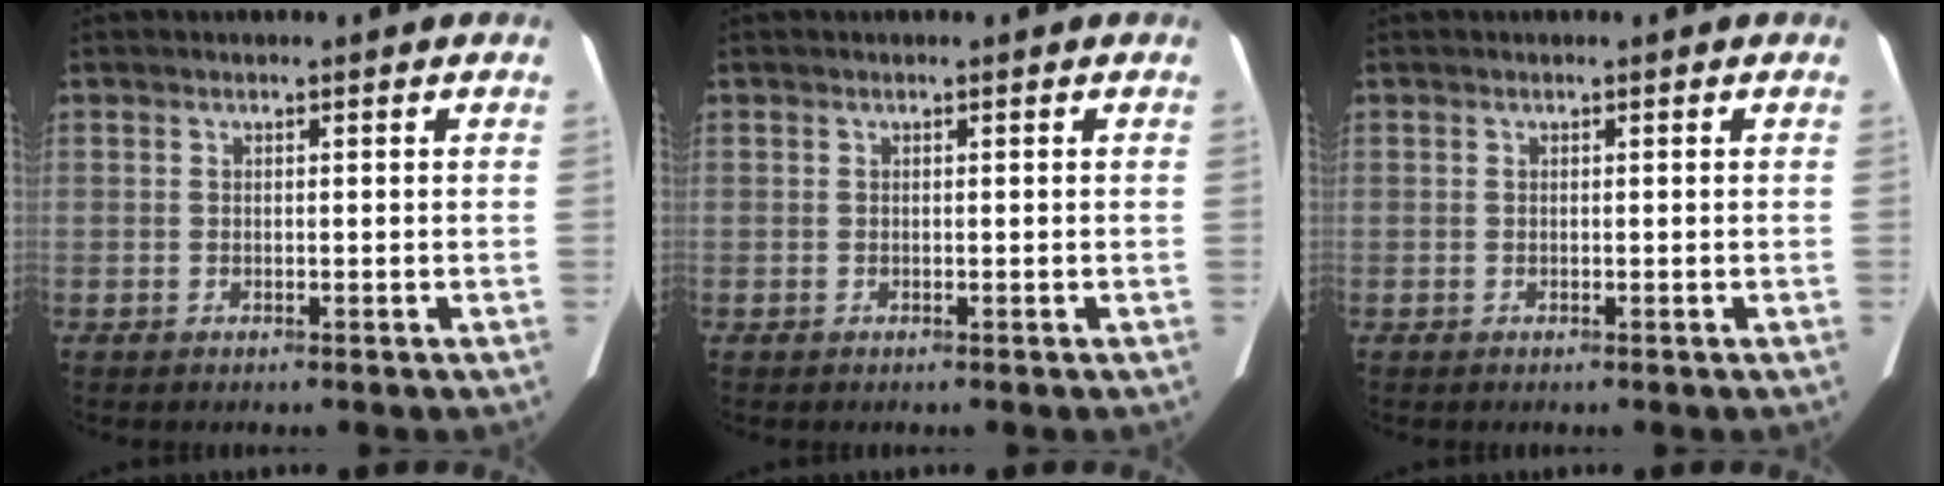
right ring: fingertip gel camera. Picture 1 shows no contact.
{"total": 0.0}
{"total": 0.0}